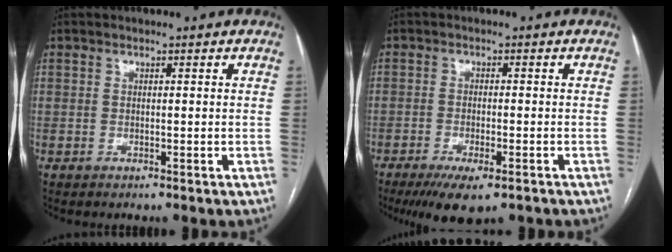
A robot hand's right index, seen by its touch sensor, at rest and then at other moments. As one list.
[{"total": 7.4, "force": [-4.9, 1.9, 5.1], "torque": [-0.084, -0.017, -0.074]}]